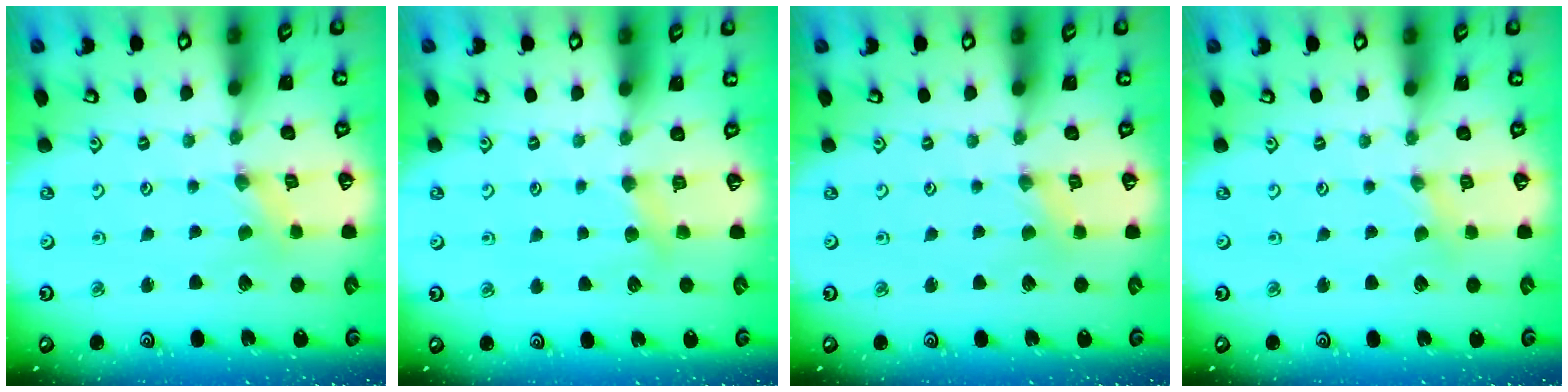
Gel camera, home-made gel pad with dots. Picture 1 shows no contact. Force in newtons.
{"total": 5.1, "press": 5.1, "slide": 0.6}
{"total": 0.0}
{"total": 0.0}